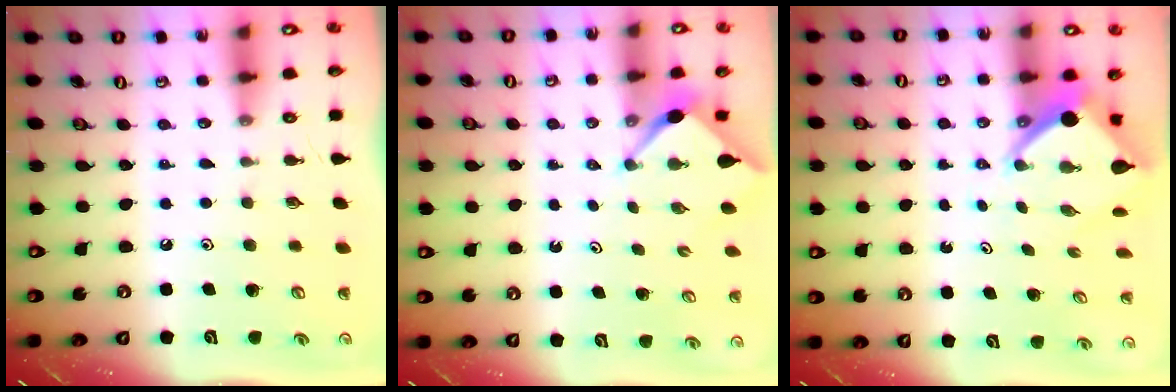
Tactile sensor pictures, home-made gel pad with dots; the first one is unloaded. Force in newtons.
{"total": 2.5, "press": 2.5, "slide": 0.3}
{"total": 6.7, "press": 6.7, "slide": 0.5}